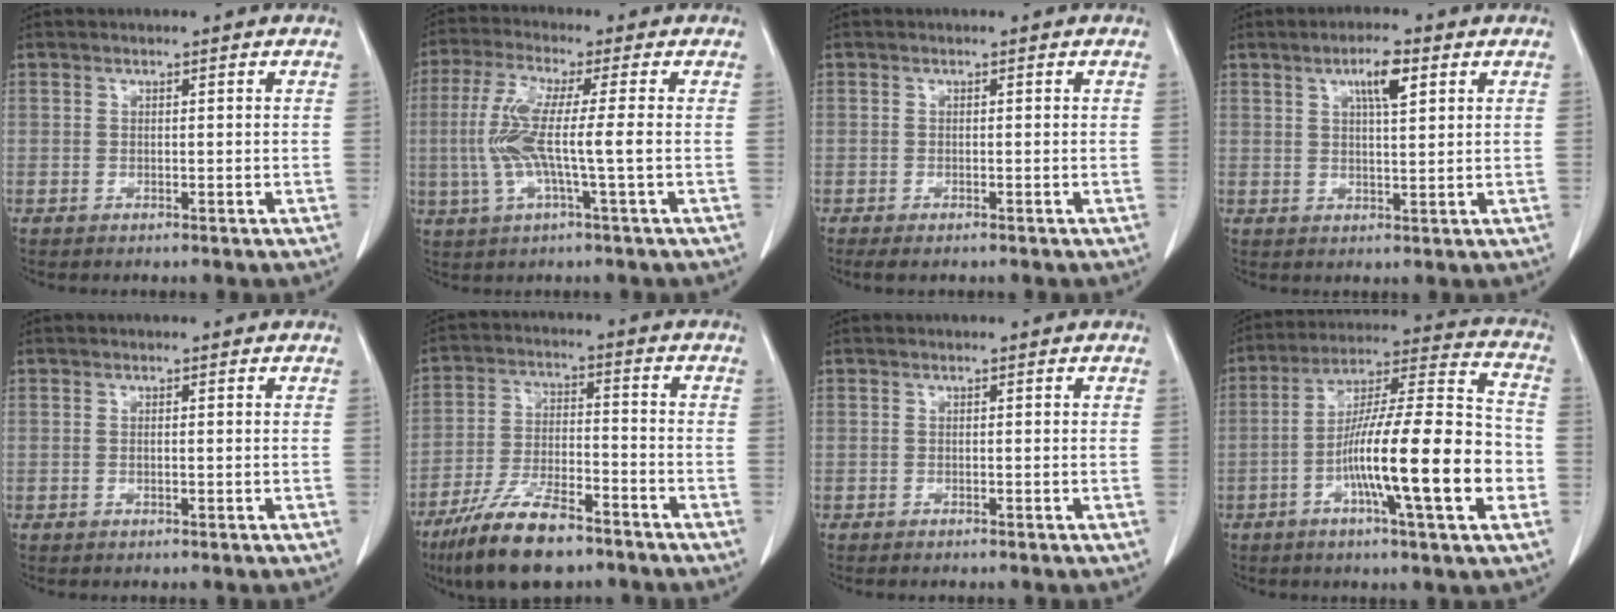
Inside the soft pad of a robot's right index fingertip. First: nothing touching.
{"total": 9.0, "force": [-0.8, 0.2, 9.0], "torque": [-0.191, 0.006, -0.020]}
{"total": 2.2, "force": [-1.6, 0.6, 1.3], "torque": [-0.016, -0.004, -0.021]}
{"total": 5.0, "force": [2.4, 1.0, 4.4], "torque": [-0.076, 0.002, 0.040]}
{"total": 0.6, "force": [-0.1, 0.2, 0.6], "torque": [-0.013, -0.001, 0.000]}
{"total": 13.0, "force": [-9.5, 3.4, 8.2], "torque": [-0.159, -0.019, -0.171]}
{"total": 0.9, "force": [-0.7, 0.1, 0.4], "torque": [-0.010, -0.002, -0.010]}
{"total": 19.4, "force": [-5.2, 1.4, 18.7], "torque": [-0.306, 0.005, -0.086]}